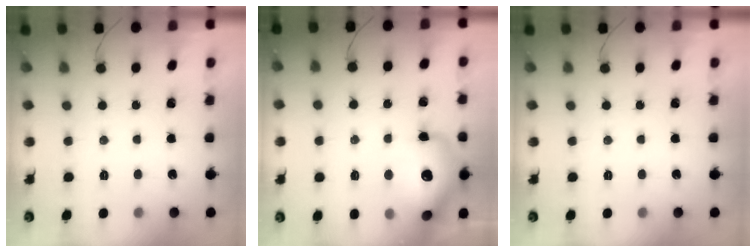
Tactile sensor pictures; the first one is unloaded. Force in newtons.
{"total": 16.3, "press": 15.8, "slide": 3.8}
{"total": 0.0}